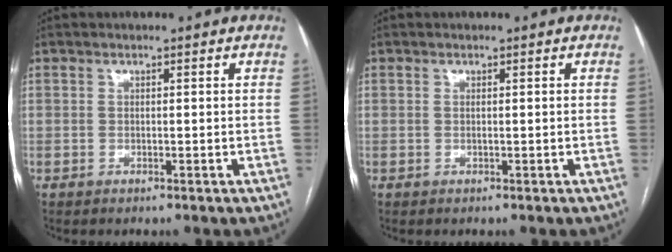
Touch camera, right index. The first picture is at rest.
{"total": 0.0}